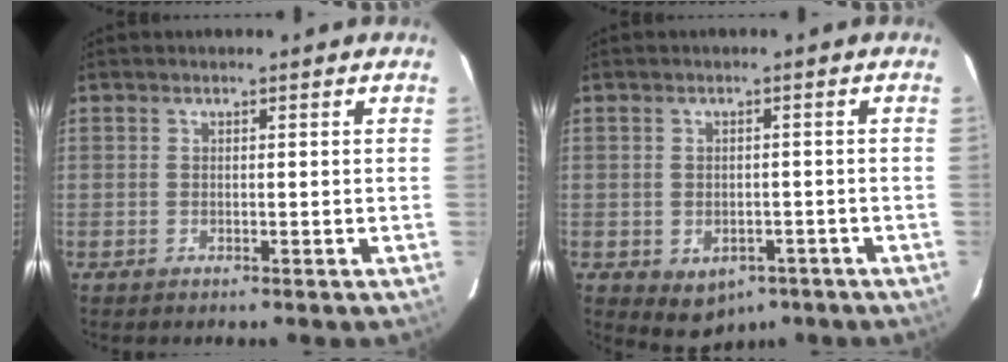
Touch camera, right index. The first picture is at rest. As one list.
[{"total": 5.3, "force": [-2.7, 3.9, 2.2], "torque": [-0.028, 0.002, -0.024]}]